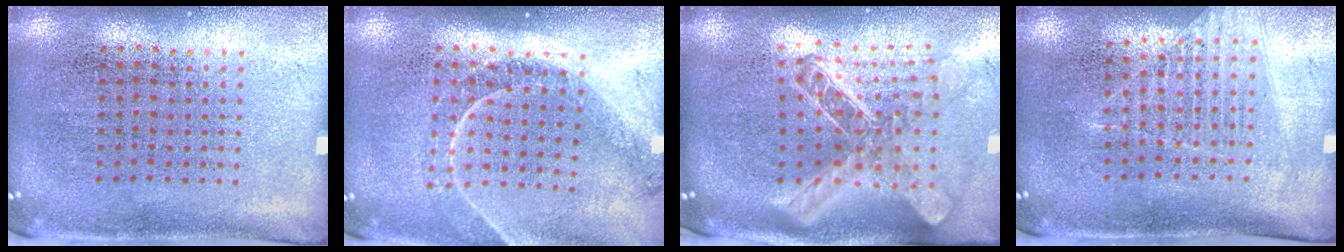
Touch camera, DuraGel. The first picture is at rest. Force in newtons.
{"total": 1.3, "press": 1.2, "slide": 0.2}
{"total": 2.6, "press": 1.9, "slide": 1.7}
{"total": 1.2, "press": 1.1, "slide": 0.4}